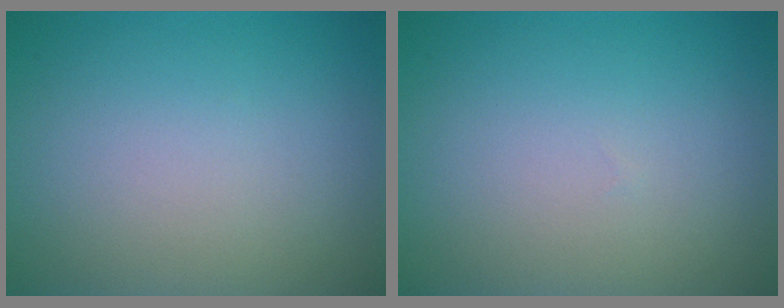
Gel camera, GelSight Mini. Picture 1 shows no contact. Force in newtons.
{"total": 0.0}